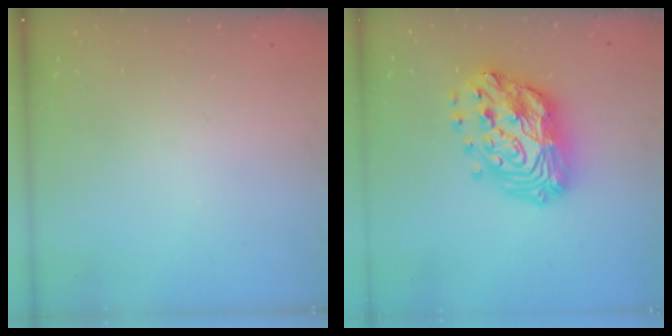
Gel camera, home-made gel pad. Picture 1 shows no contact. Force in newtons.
{"total": 21.7, "press": 21.5, "slide": 2.2}